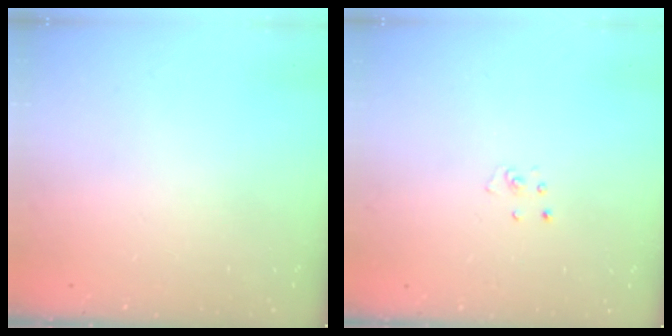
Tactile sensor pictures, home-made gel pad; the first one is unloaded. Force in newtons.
{"total": 2.3, "press": 2.3, "slide": 0.2}